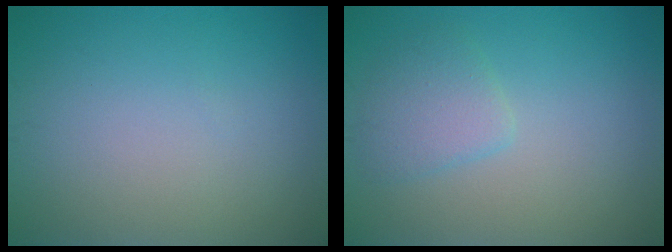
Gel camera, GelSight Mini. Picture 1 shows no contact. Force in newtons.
{"total": 2.4, "press": 2.4, "slide": 0.3}